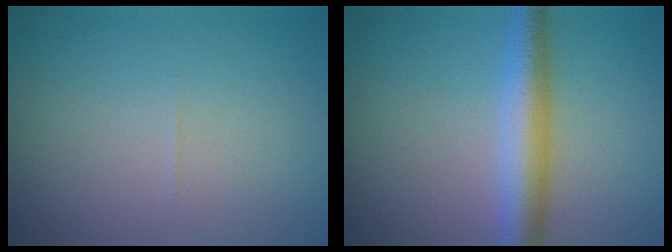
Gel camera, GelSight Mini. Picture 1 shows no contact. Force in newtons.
{"total": 4.5, "press": 4.5, "slide": 0.1}